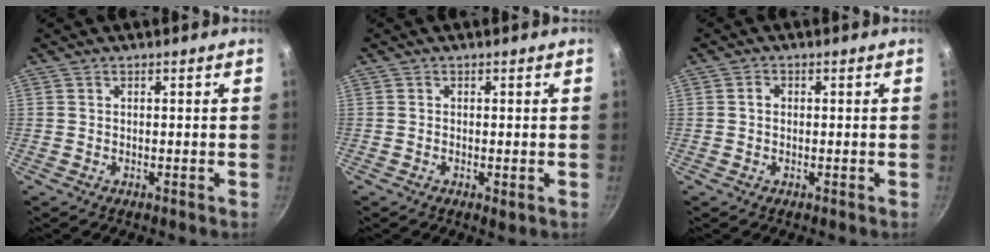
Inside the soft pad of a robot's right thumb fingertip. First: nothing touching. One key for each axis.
{"total": 1.1, "fx": -0.2, "fy": 0.4, "fz": 1.0, "tx": -0.020, "ty": -0.005, "tz": -0.005}
{"total": 1.4, "fx": 0.1, "fy": 1.1, "fz": 0.8, "tx": -0.013, "ty": 0.007, "tz": -0.001}